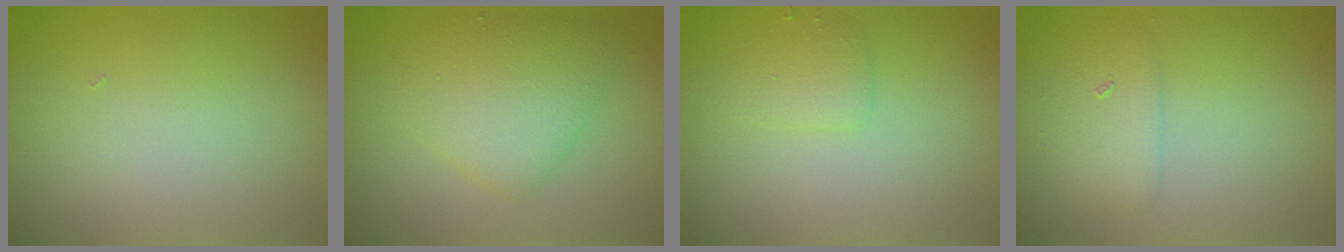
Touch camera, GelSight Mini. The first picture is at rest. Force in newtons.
{"total": 4.5, "press": 4.5, "slide": 0.2}
{"total": 1.5, "press": 1.5, "slide": 0.2}
{"total": 2.1, "press": 2.1, "slide": 0.1}